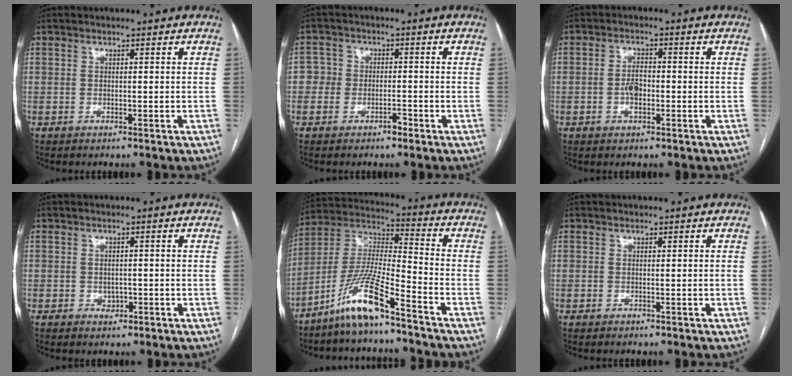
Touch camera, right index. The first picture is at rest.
{"total": 3.6, "force": [-1.5, 3.1, 1.1], "torque": [-0.003, 0.015, -0.032]}
{"total": 3.2, "force": [-0.8, 1.6, 2.7], "torque": [-0.053, 0.004, -0.015]}
{"total": 1.3, "force": [-0.4, 1.1, 0.6], "torque": [-0.009, 0.003, -0.001]}
{"total": 11.7, "force": [-8.1, 0.4, 8.4], "torque": [-0.180, -0.007, -0.161]}
{"total": 0.0}